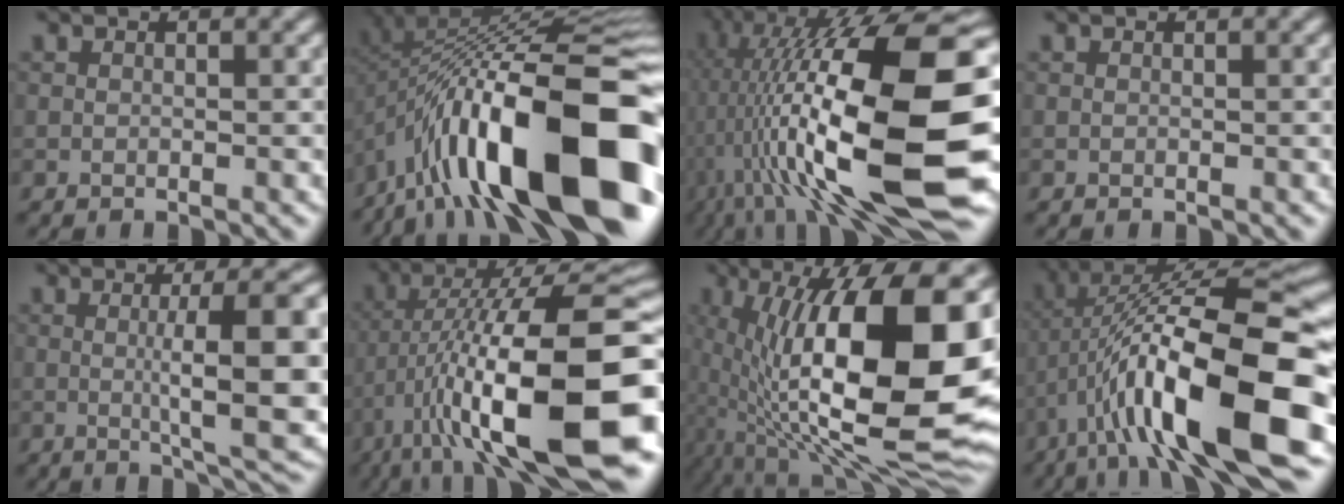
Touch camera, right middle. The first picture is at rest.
{"total": 18.9, "force": [-7.5, 6.9, 16.0], "torque": [-0.256, 0.039, -0.129]}
{"total": 19.6, "force": [-0.5, 6.0, 18.6], "torque": [-0.320, 0.022, -0.003]}
{"total": 0.0}
{"total": 9.9, "force": [-0.3, 1.9, 9.7], "torque": [-0.127, 0.007, 0.003]}
{"total": 16.7, "force": [-4.4, 5.0, 15.3], "torque": [-0.249, 0.032, -0.065]}
{"total": 16.4, "force": [0.0, 6.0, 15.2], "torque": [-0.250, 0.007, 0.007]}
{"total": 15.8, "force": [-3.7, 4.4, 14.7], "torque": [-0.248, 0.033, -0.053]}